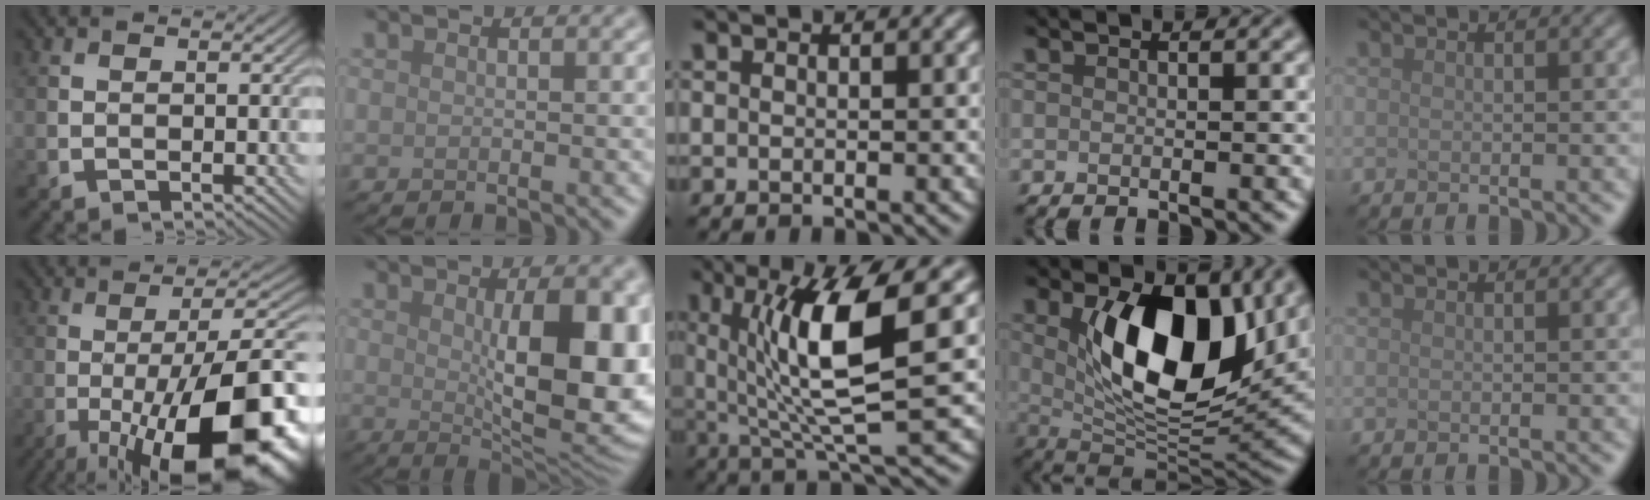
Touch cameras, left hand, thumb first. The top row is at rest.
{"thumb": {"total": 20.5, "force": [-8.0, 6.5, 17.8], "torque": [-0.228, 0.003, -0.126]}, "index": {"total": 11.2, "force": [0.2, 3.9, 10.5], "torque": [-0.130, -0.007, 0.012]}, "middle": {"total": 9.3, "force": [1.6, 2.1, 8.9], "torque": [-0.156, -0.010, 0.040]}, "ring": {"total": 11.2, "force": [2.5, 6.0, 9.2], "torque": [-0.152, -0.013, 0.050]}}